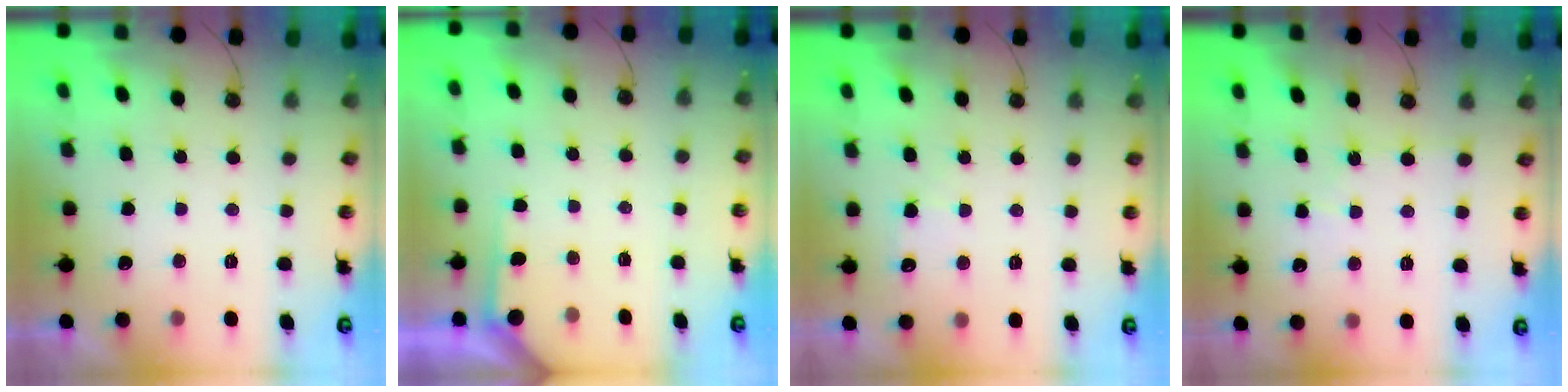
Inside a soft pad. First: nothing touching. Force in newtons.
{"total": 2.5, "press": 2.4, "slide": 0.4}
{"total": 5.3, "press": 5.2, "slide": 0.8}
{"total": 3.0, "press": 2.9, "slide": 0.5}